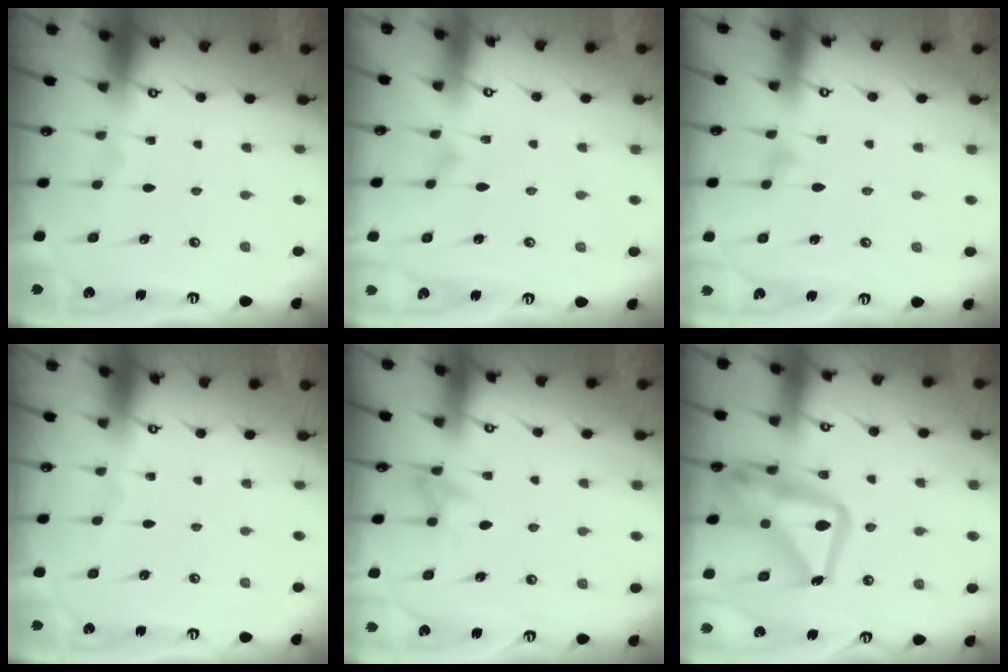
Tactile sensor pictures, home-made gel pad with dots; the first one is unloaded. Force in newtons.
{"total": 6.9, "press": 6.9, "slide": 0.4}
{"total": 6.5, "press": 6.5, "slide": 0.4}
{"total": 0.0}
{"total": 6.2, "press": 6.1, "slide": 0.8}
{"total": 20.7, "press": 20.6, "slide": 2.0}